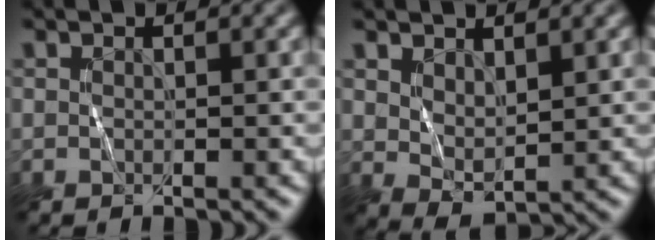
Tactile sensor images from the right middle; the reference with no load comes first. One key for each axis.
{"total": 2.4, "fx": 1.3, "fy": 1.2, "fz": 1.6, "tx": -0.036, "ty": -0.005, "tz": 0.031}